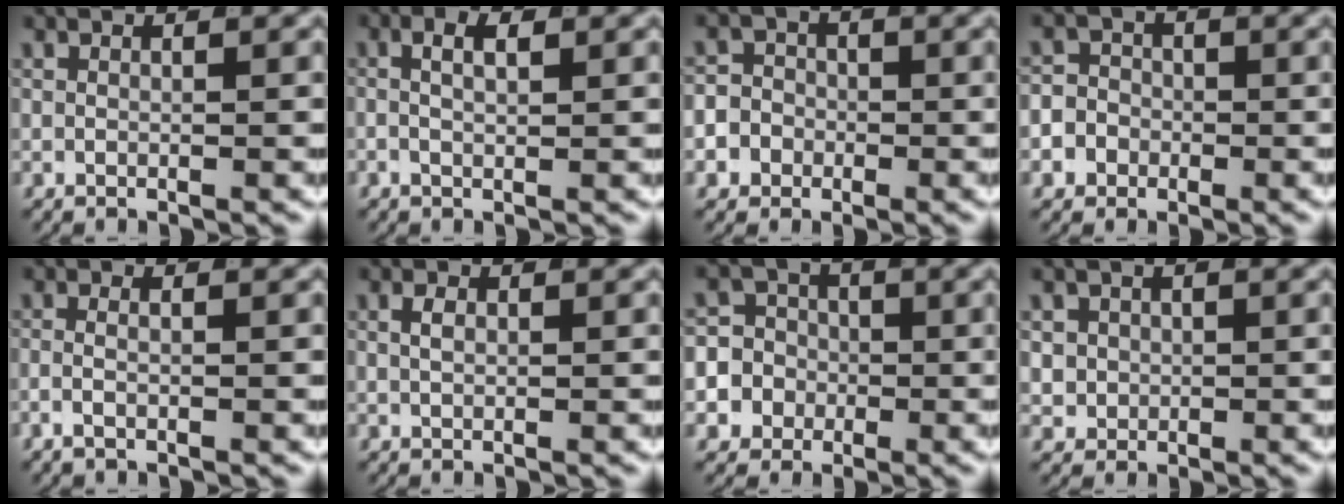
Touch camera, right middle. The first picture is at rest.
{"total": 2.1, "force": [0.1, 0.6, 2.0], "torque": [-0.033, 0.003, -0.002]}
{"total": 6.3, "force": [-1.7, 5.9, 1.5], "torque": [-0.029, -0.009, -0.043]}
{"total": 5.4, "force": [-1.5, 5.0, 1.3], "torque": [-0.023, -0.004, -0.039]}
{"total": 1.6, "force": [-1.0, 0.3, 1.3], "torque": [-0.032, -0.005, -0.017]}
{"total": 0.9, "force": [0.1, 0.3, 0.8], "torque": [-0.014, -0.001, 0.005]}
{"total": 12.3, "force": [-3.4, 11.6, 2.7], "torque": [-0.093, -0.047, -0.067]}
{"total": 3.5, "force": [0.3, 3.2, 1.4], "torque": [-0.031, -0.007, 0.009]}